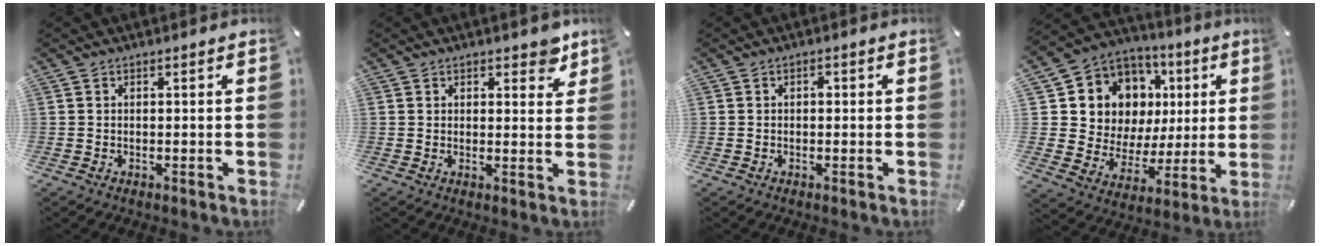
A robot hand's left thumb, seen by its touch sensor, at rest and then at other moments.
{"total": 3.9, "force": [2.6, 2.4, 1.6], "torque": [-0.007, -0.007, 0.042]}
{"total": 0.8, "force": [0.0, 0.6, 0.5], "torque": [-0.012, 0.005, -0.003]}
{"total": 11.5, "force": [4.3, 10.5, 1.8], "torque": [-0.039, -0.052, 0.099]}